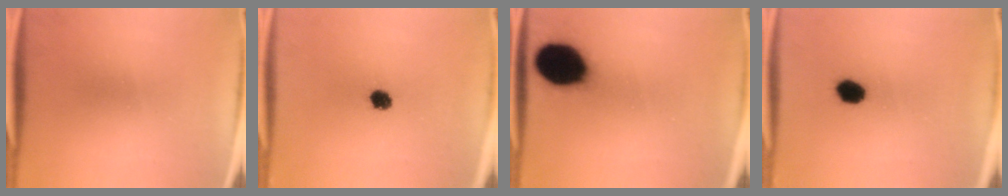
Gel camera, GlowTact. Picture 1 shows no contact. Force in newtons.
{"total": 3.5}
{"total": 18.3}
{"total": 4.4}